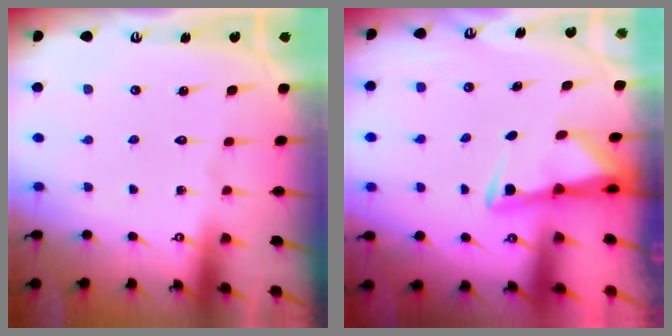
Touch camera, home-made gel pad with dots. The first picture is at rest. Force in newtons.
{"total": 3.1, "press": 3.1, "slide": 0.5}